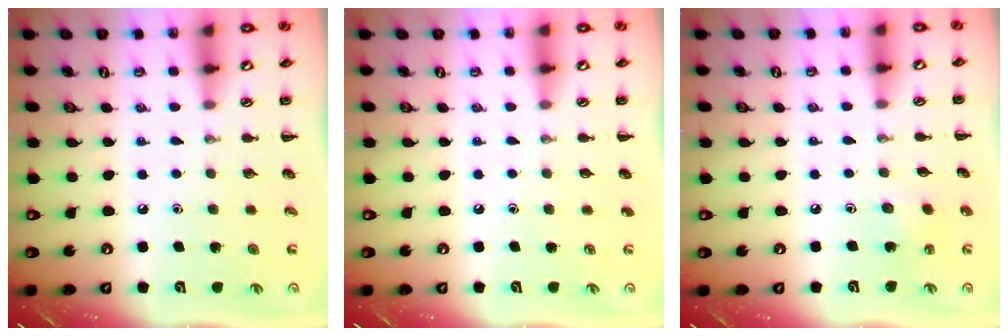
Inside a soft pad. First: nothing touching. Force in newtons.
{"total": 0.0}
{"total": 2.2, "press": 2.1, "slide": 0.7}